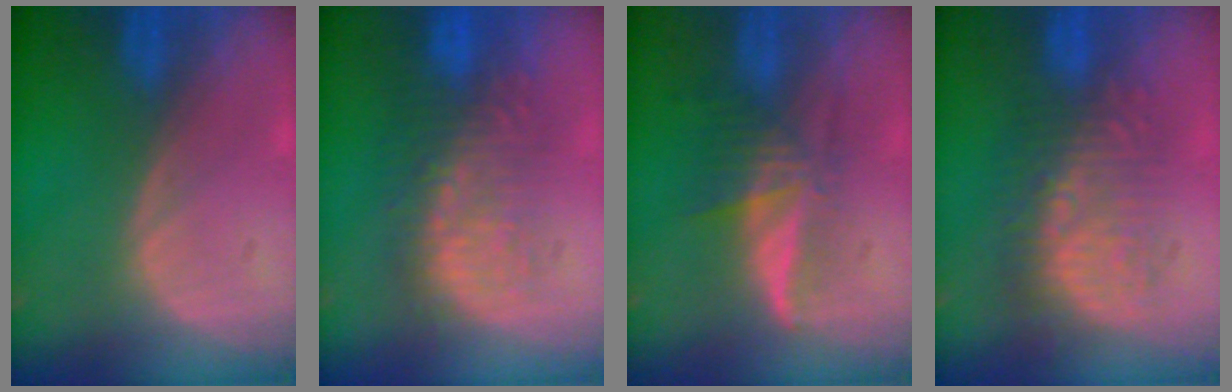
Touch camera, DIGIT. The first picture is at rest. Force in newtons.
{"total": 9.7, "press": 8.9, "slide": 3.9}
{"total": 5.8, "press": 5.2, "slide": 2.6}
{"total": 9.4, "press": 8.5, "slide": 4.0}